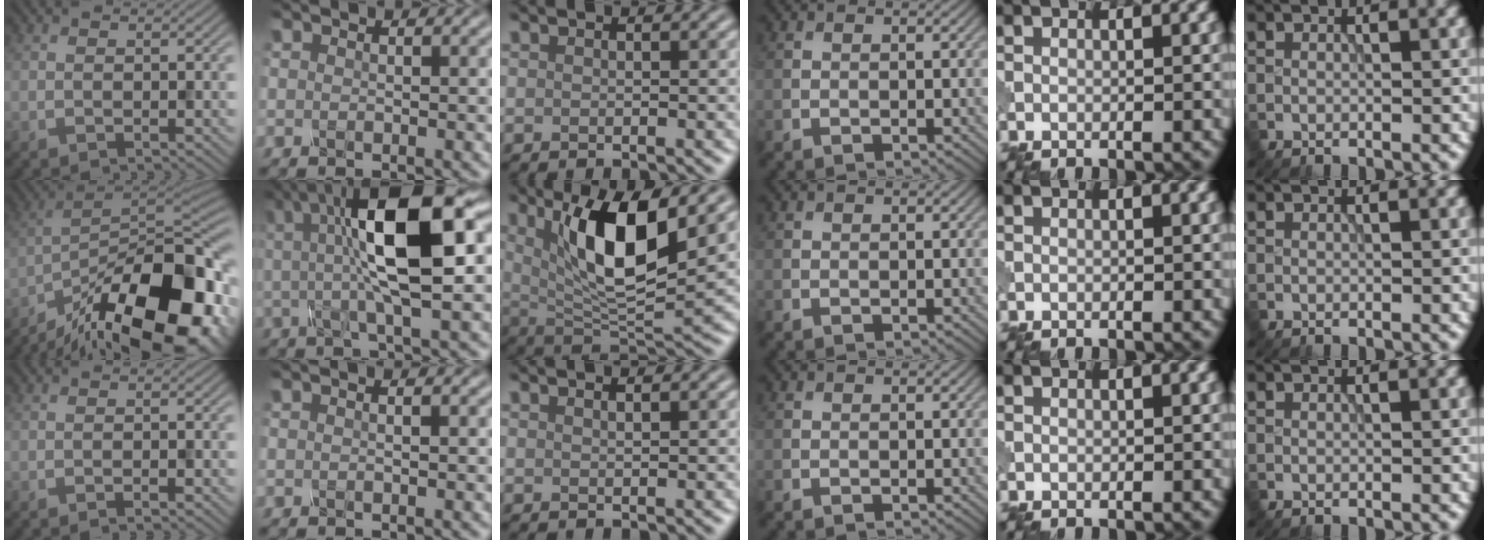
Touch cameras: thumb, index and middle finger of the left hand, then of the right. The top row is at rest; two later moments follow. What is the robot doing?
{"motion": "assemble", "object": "glue stick"}